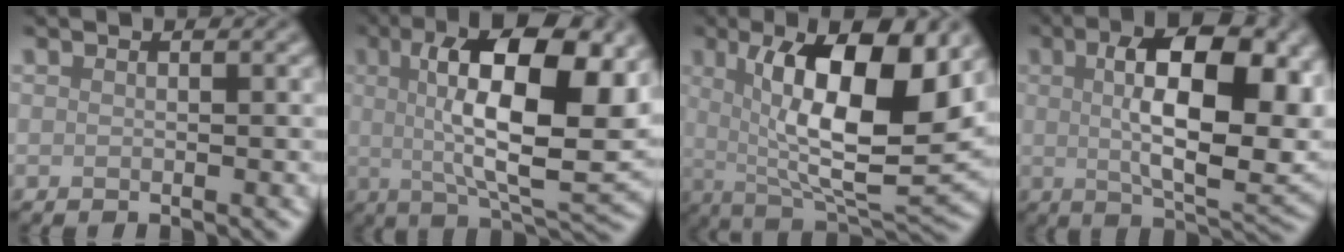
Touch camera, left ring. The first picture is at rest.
{"total": 13.3, "force": [2.6, 4.4, 12.3], "torque": [-0.180, 0.005, 0.037]}
{"total": 12.1, "force": [2.4, 3.9, 11.2], "torque": [-0.172, -0.006, 0.042]}
{"total": 12.0, "force": [2.1, 4.9, 10.8], "torque": [-0.157, 0.002, 0.033]}